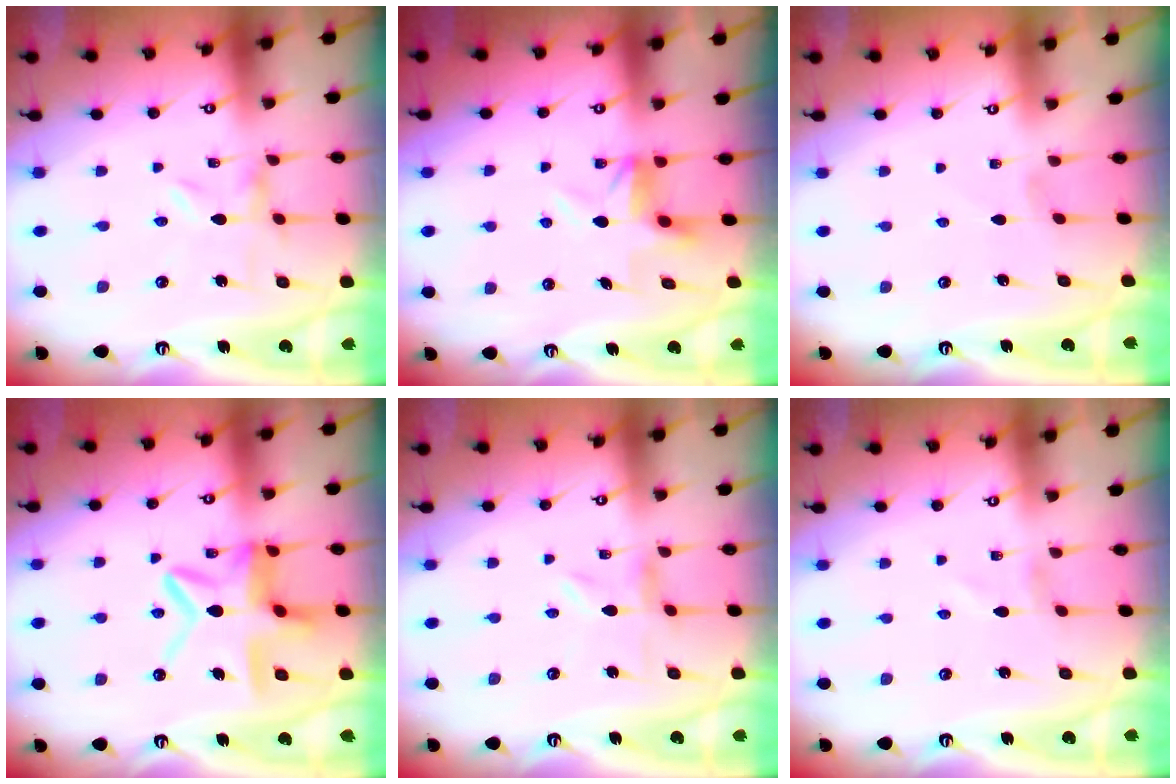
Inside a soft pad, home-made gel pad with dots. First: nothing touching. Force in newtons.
{"total": 4.8, "press": 4.8, "slide": 0.3}
{"total": 0.0}
{"total": 13.1, "press": 13.1, "slide": 0.9}
{"total": 1.0, "press": 1.0, "slide": 0.3}
{"total": 1.4, "press": 1.4, "slide": 0.1}